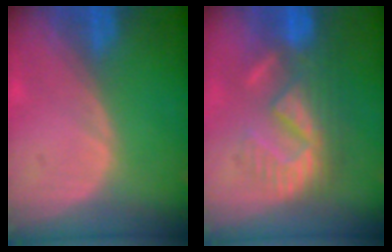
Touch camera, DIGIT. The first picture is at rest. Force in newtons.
{"total": 8.9, "press": 8.7, "slide": 1.9}